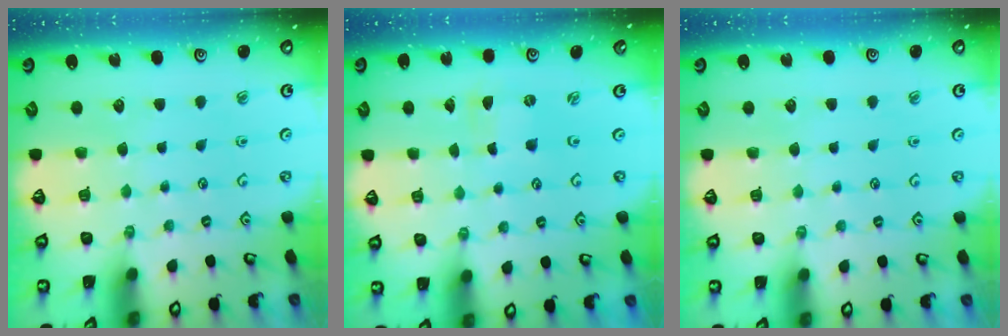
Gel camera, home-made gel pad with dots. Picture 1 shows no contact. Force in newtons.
{"total": 0.0}
{"total": 0.0}